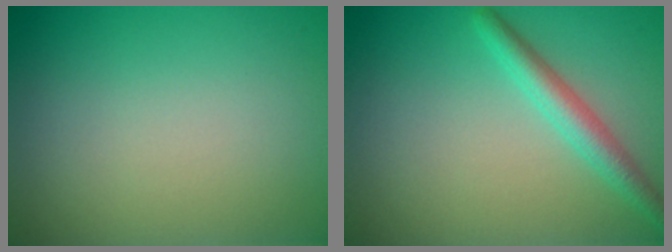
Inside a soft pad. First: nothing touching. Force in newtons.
{"total": 2.8, "press": 2.8, "slide": 0.1}